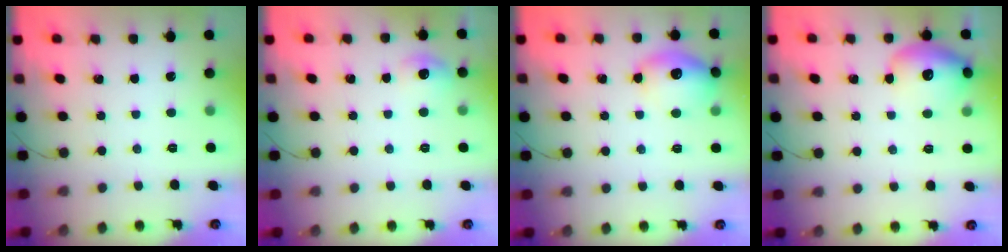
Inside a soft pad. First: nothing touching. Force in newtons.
{"total": 6.8, "press": 6.6, "slide": 1.7}
{"total": 13.7, "press": 13.7, "slide": 0.9}
{"total": 13.3, "press": 13.2, "slide": 1.8}